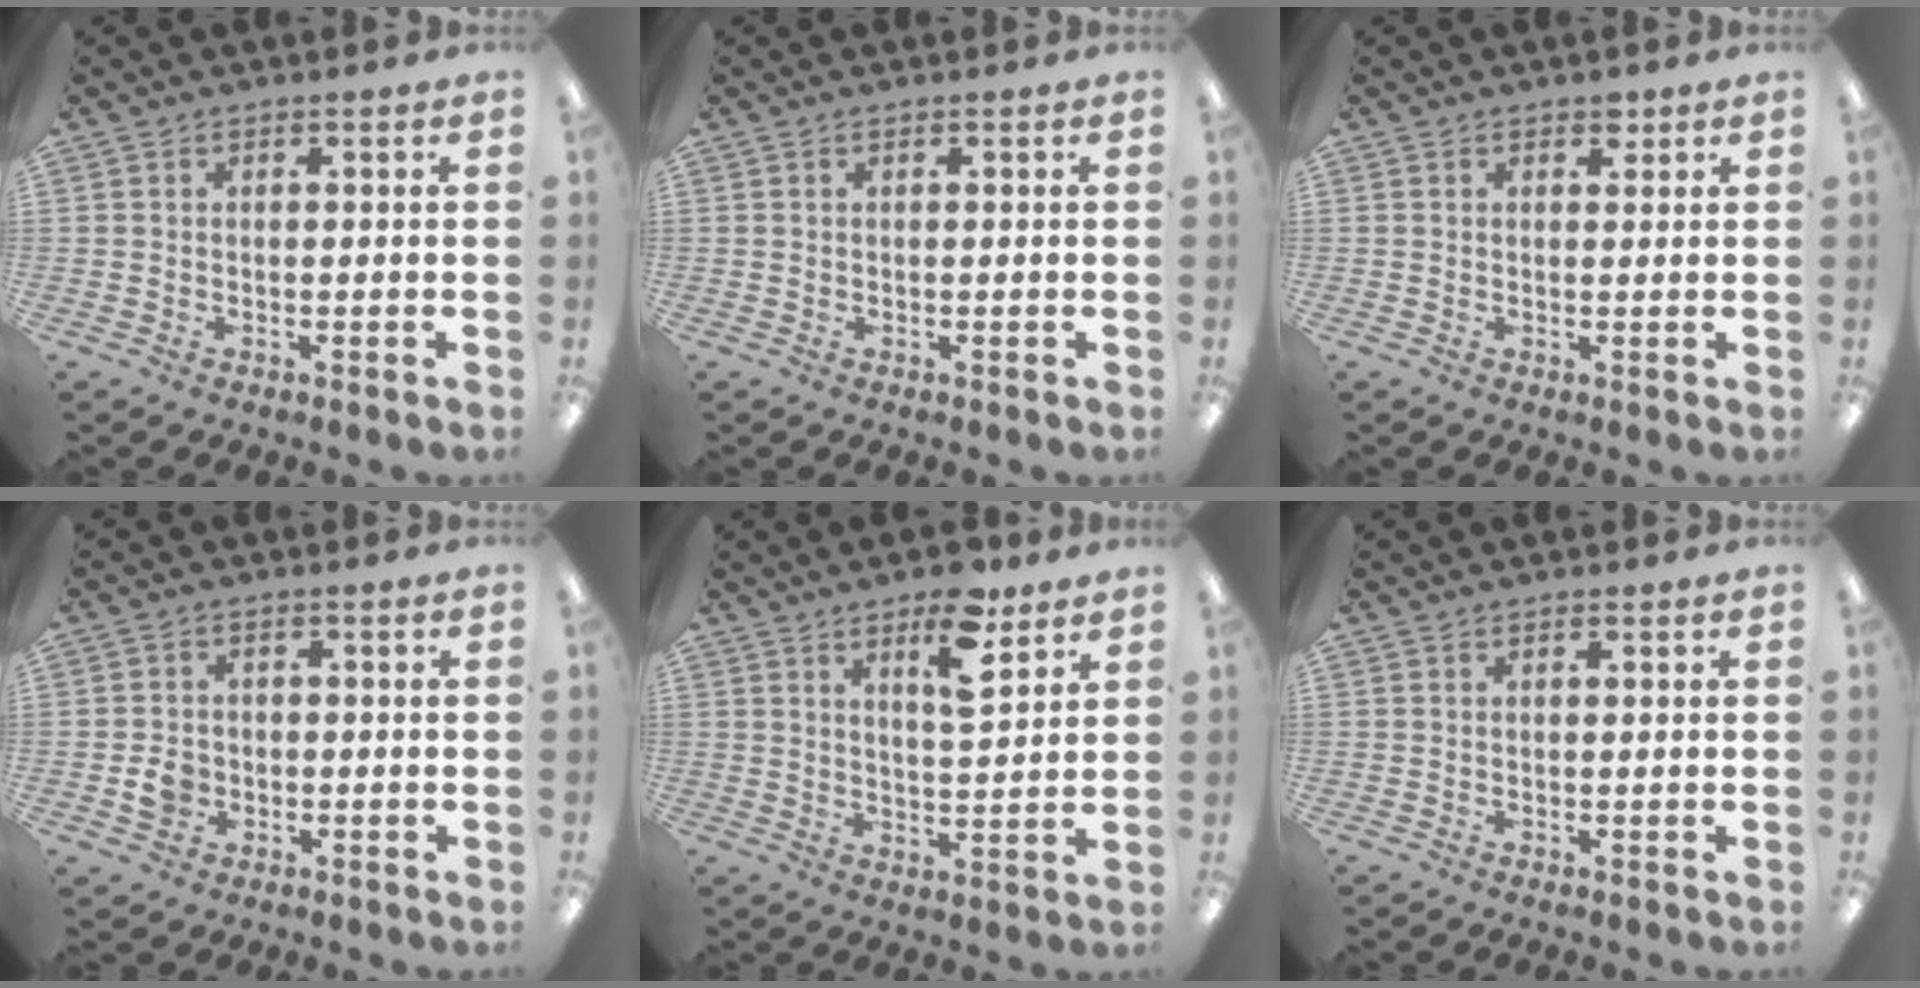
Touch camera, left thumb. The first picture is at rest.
{"total": 0.0}
{"total": 1.9, "force": [1.3, 1.1, 0.7], "torque": [0.002, -0.005, 0.020]}
{"total": 4.2, "force": [-0.9, 3.5, 2.0], "torque": [-0.024, 0.004, -0.016]}
{"total": 10.6, "force": [6.6, 3.7, 7.4], "torque": [-0.113, -0.029, 0.109]}
{"total": 0.0}